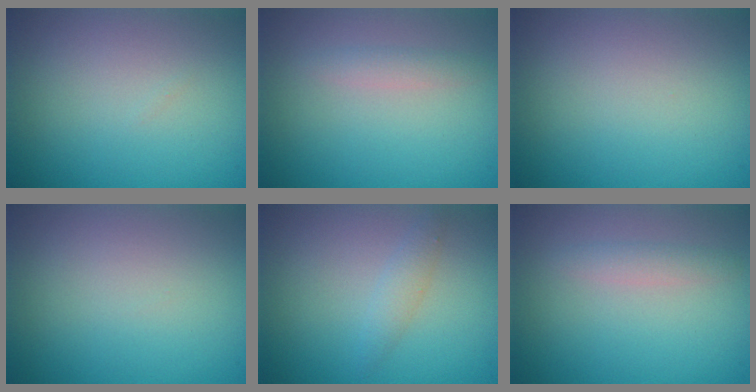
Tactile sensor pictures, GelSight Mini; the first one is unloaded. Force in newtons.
{"total": 1.2, "press": 1.2, "slide": 0.0}
{"total": 0.0}
{"total": 0.0}
{"total": 1.4, "press": 1.4, "slide": 0.1}
{"total": 1.3, "press": 1.3, "slide": 0.0}